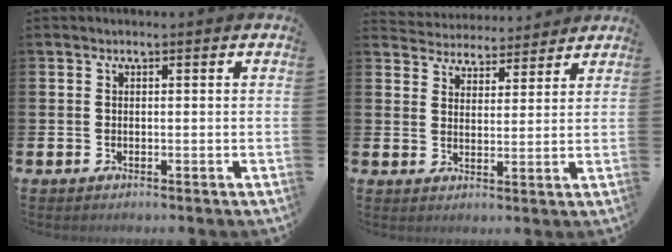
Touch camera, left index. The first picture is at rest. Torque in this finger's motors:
{"motor_torque": [-0.21, -0.66, -0.33, -0.02]}